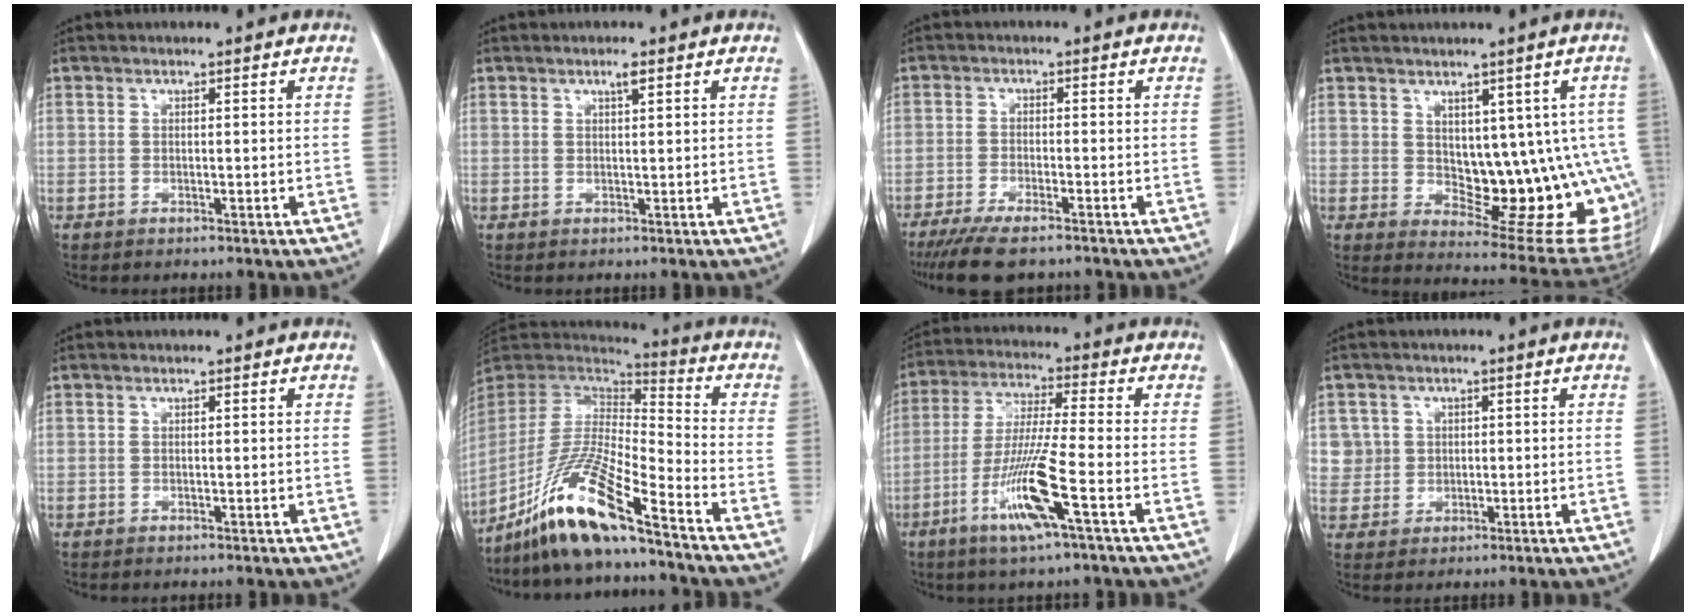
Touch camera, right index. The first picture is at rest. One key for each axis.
{"total": 1.2, "fx": 0.7, "fy": 0.0, "fz": 1.0, "tx": -0.019, "ty": 0.000, "tz": 0.013}
{"total": 8.4, "fx": -6.7, "fy": 1.5, "fz": 4.8, "tx": -0.077, "ty": -0.018, "tz": -0.107}
{"total": 14.0, "fx": 0.3, "fy": 6.7, "fz": 12.3, "tx": -0.126, "ty": 0.003, "tz": 0.024}
{"total": 0.0}
{"total": 15.2, "fx": -10.8, "fy": 0.4, "fz": 10.6, "tx": -0.212, "ty": -0.015, "tz": -0.207}
{"total": 12.3, "fx": -5.3, "fy": -0.6, "fz": 11.1, "tx": -0.227, "ty": -0.018, "tz": -0.104}
{"total": 4.5, "fx": 0.9, "fy": 4.4, "fz": -0.1, "tx": 0.013, "ty": 0.009, "tz": 0.023}